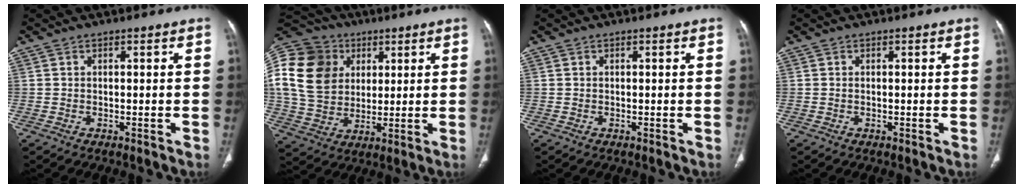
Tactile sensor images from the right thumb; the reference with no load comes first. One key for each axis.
{"total": 23.2, "fx": 6.2, "fy": 18.3, "fz": 12.7, "tx": -0.272, "ty": 0.029, "tz": 0.123}
{"total": 0.0}
{"total": 0.0}